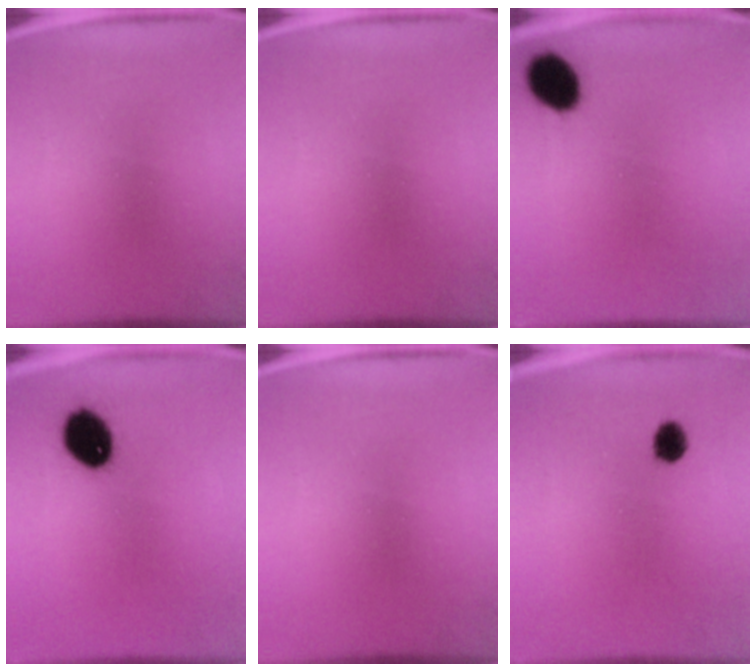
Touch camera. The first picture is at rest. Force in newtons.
{"total": 0.0}
{"total": 8.6}
{"total": 10.6}
{"total": 0.0}
{"total": 3.7}